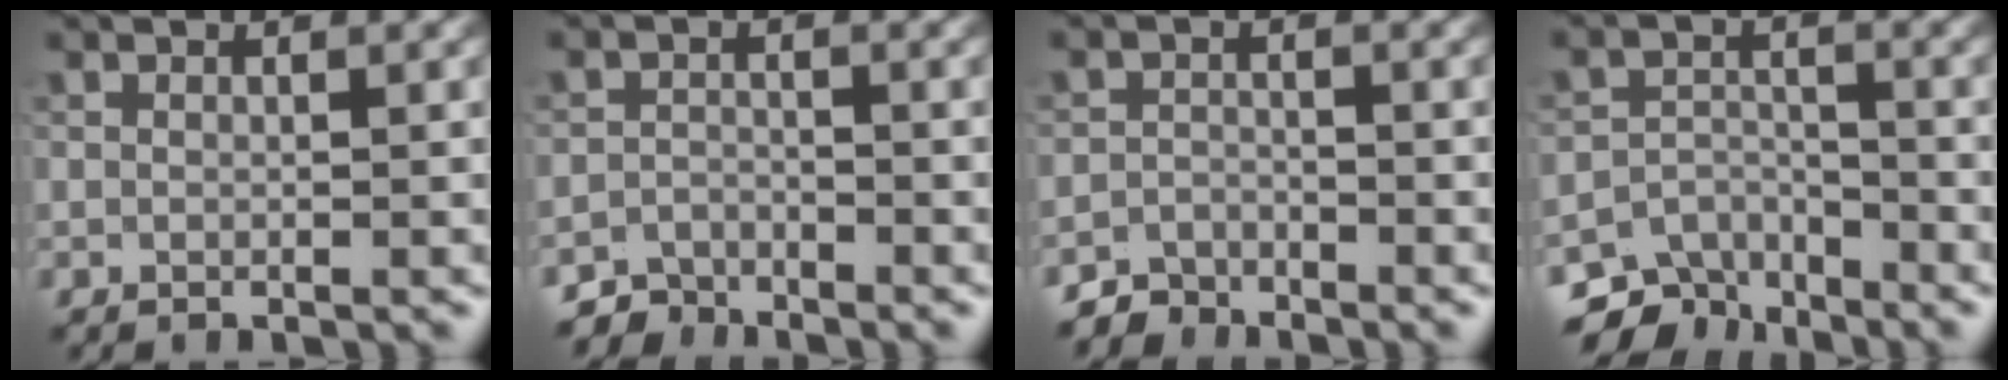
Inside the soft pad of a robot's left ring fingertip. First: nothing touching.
{"total": 2.7, "force": [-2.6, 0.7, -0.1], "torque": [0.005, -0.001, -0.050]}
{"total": 2.4, "force": [-2.3, 0.7, -0.1], "torque": [0.007, 0.001, -0.046]}
{"total": 5.9, "force": [-5.1, 2.7, 1.3], "torque": [-0.009, -0.015, -0.083]}